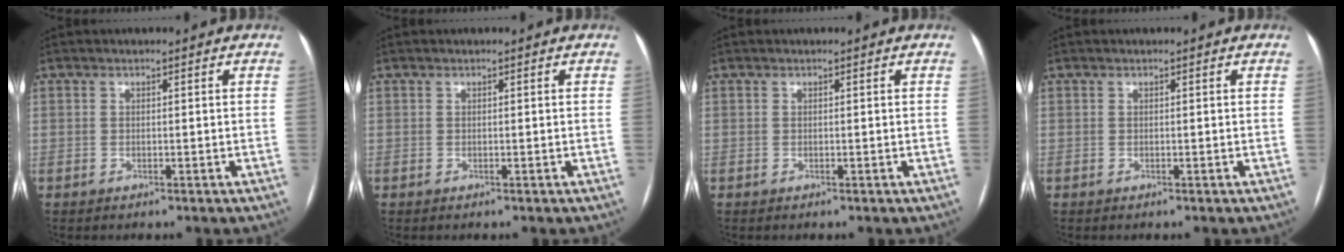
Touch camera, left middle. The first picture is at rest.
{"total": 0.0}
{"total": 0.0}
{"total": 0.0}